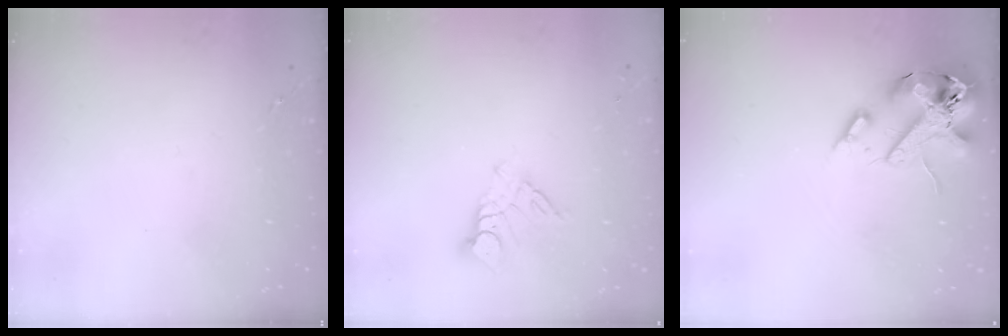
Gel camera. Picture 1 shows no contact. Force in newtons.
{"total": 9.2, "press": 9.1, "slide": 0.8}
{"total": 16.5, "press": 16.3, "slide": 2.8}